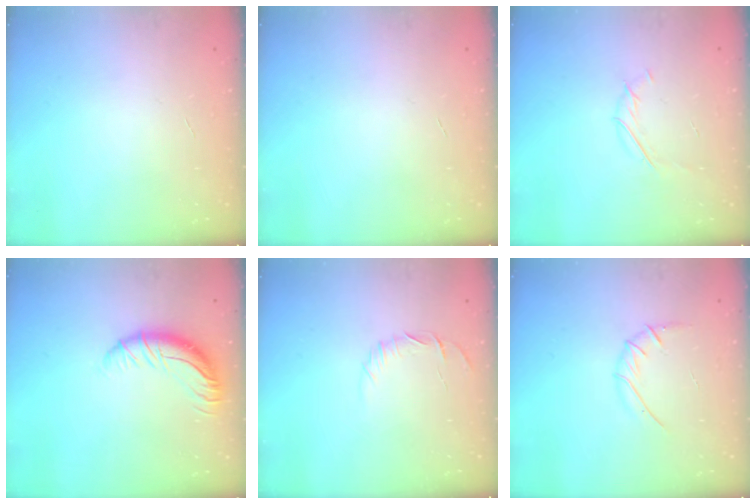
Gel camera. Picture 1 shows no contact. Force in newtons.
{"total": 0.0}
{"total": 3.8, "press": 3.7, "slide": 0.8}
{"total": 12.2, "press": 12.1, "slide": 1.2}
{"total": 6.0, "press": 5.7, "slide": 1.8}
{"total": 5.5, "press": 5.3, "slide": 1.6}